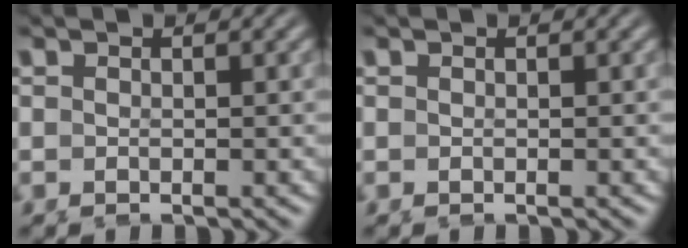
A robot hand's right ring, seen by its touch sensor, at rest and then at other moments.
{"total": 0.0}